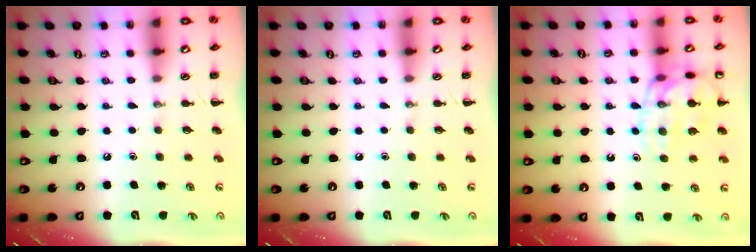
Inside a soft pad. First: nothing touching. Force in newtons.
{"total": 0.0}
{"total": 14.5, "press": 14.4, "slide": 1.7}